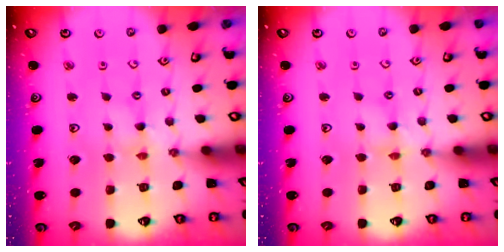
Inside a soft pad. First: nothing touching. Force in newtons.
{"total": 1.5, "press": 1.4, "slide": 0.3}